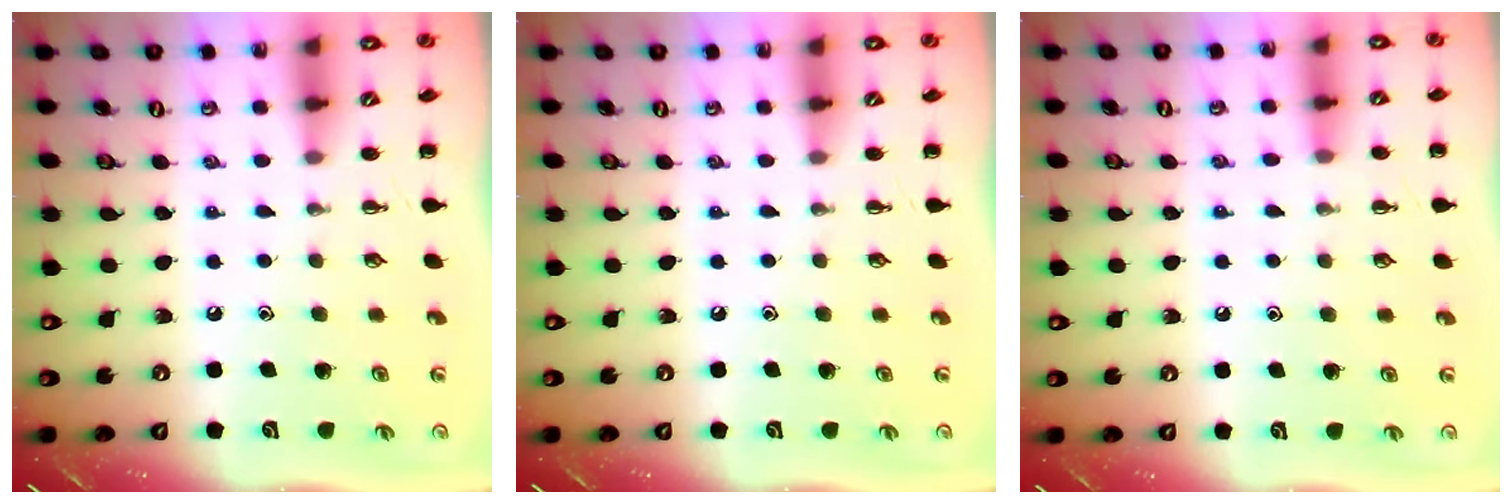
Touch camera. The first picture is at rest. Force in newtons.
{"total": 0.0}
{"total": 8.8, "press": 8.4, "slide": 2.4}